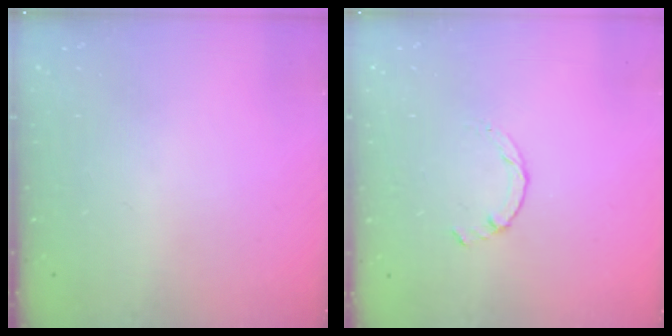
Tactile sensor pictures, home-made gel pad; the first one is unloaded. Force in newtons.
{"total": 0.0}